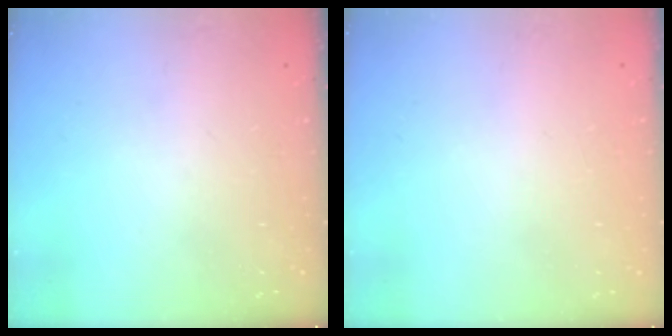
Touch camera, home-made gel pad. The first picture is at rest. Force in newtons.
{"total": 1.9, "press": 1.9, "slide": 0.1}